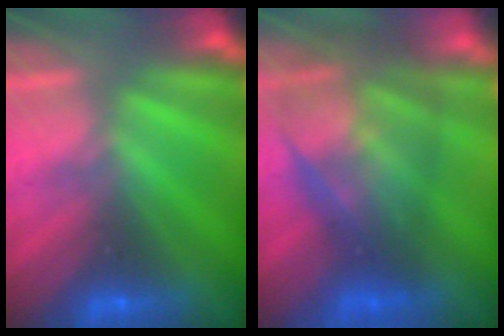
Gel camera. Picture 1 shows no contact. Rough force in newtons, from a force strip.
{"total": 7.3}